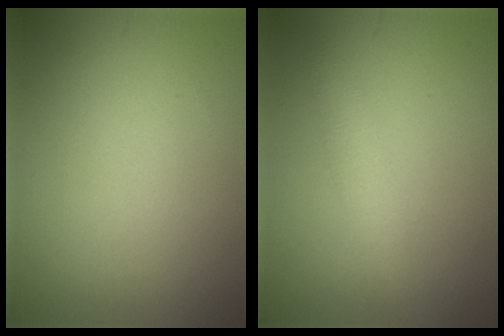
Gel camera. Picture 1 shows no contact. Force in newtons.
{"total": 2.1, "press": 2.1, "slide": 0.1}